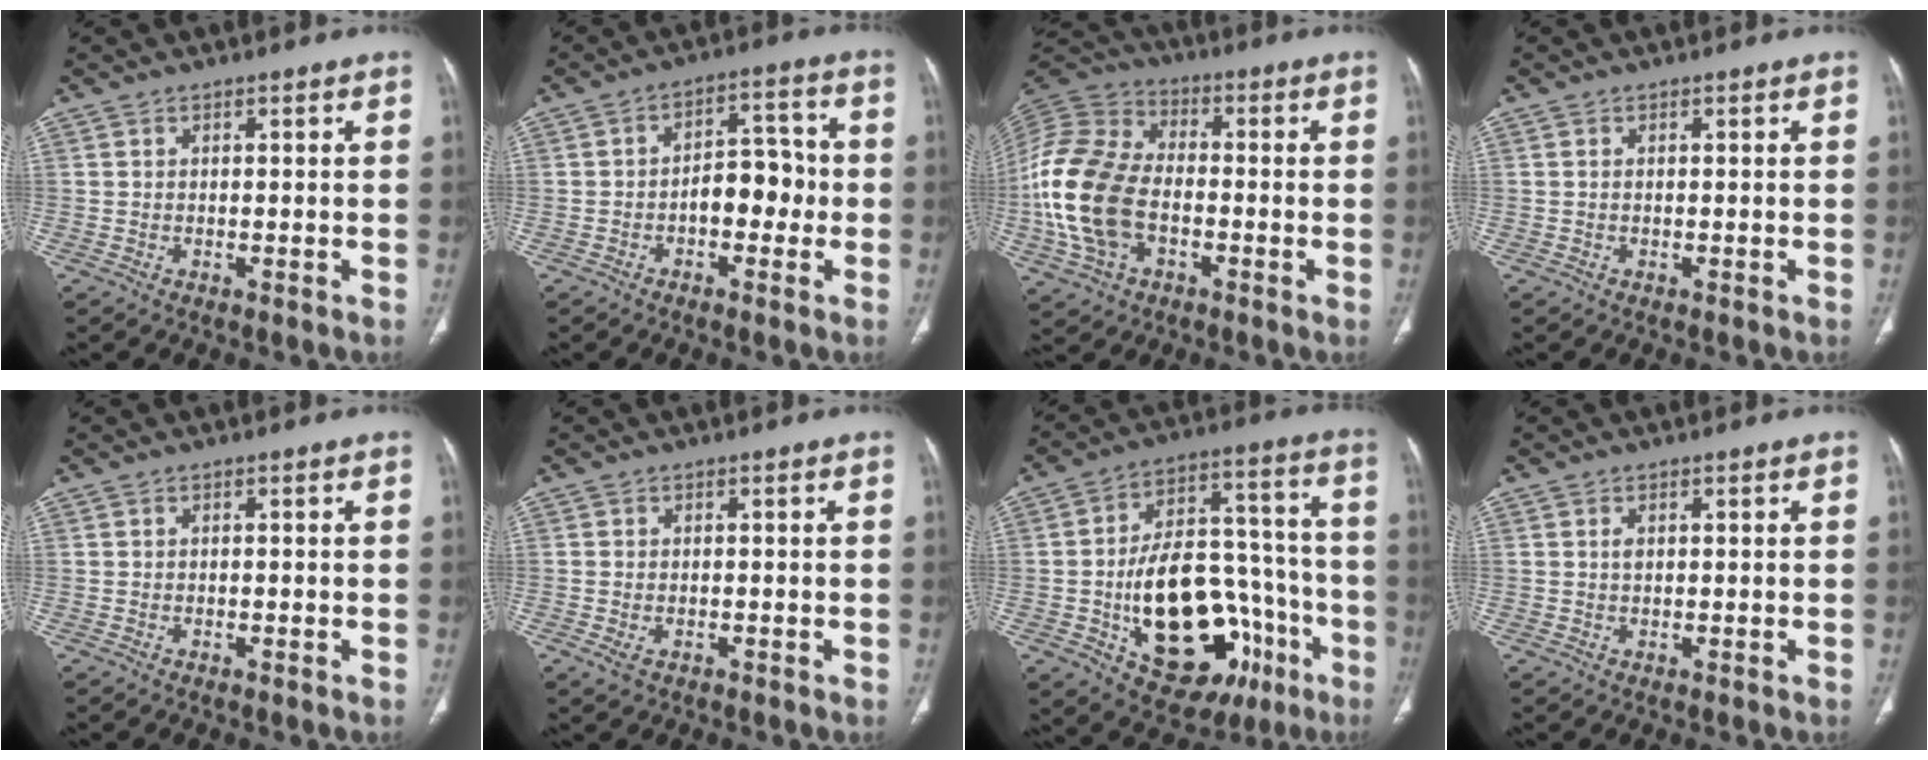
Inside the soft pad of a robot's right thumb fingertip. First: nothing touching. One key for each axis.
{"total": 7.7, "fx": -1.7, "fy": 4.8, "fz": 5.8, "tx": -0.055, "ty": 0.036, "tz": -0.034}
{"total": 18.7, "fx": -3.9, "fy": 12.4, "fz": 13.5, "tx": -0.287, "ty": 0.020, "tz": -0.074}
{"total": 0.0}
{"total": 0.0}
{"total": 2.1, "fx": -0.8, "fy": 1.4, "fz": 1.3, "tx": -0.028, "ty": 0.002, "tz": -0.008}
{"total": 27.0, "fx": -8.9, "fy": 15.5, "fz": 20.3, "tx": -0.290, "ty": 0.049, "tz": -0.116}
{"total": 1.0, "fx": 0.3, "fy": 0.5, "fz": 0.8, "tx": -0.016, "ty": 0.003, "tz": 0.008}